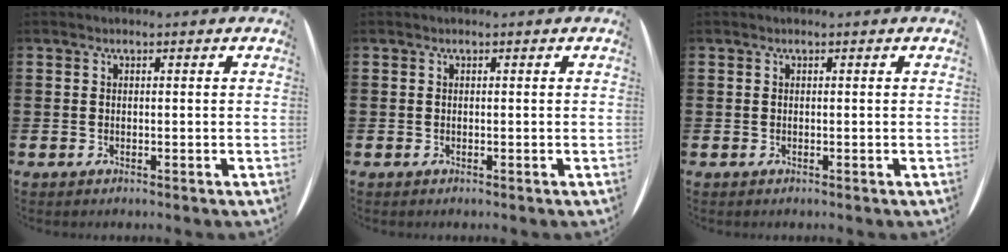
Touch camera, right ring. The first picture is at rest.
{"total": 0.0}
{"total": 0.0}